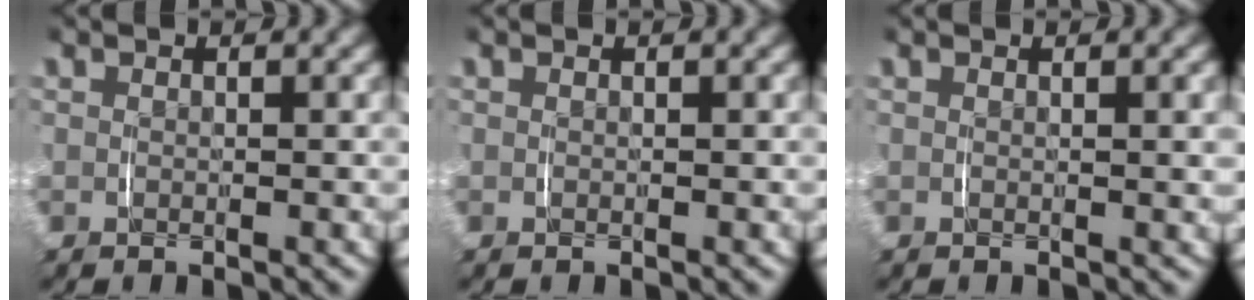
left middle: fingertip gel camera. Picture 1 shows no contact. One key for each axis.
{"total": 0.0}
{"total": 0.9, "fx": 0.4, "fy": -0.3, "fz": 0.7, "tx": -0.010, "ty": 0.000, "tz": 0.006}